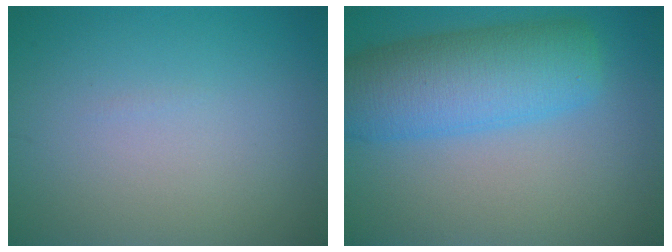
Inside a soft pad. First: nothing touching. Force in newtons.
{"total": 8.2, "press": 8.2, "slide": 0.2}